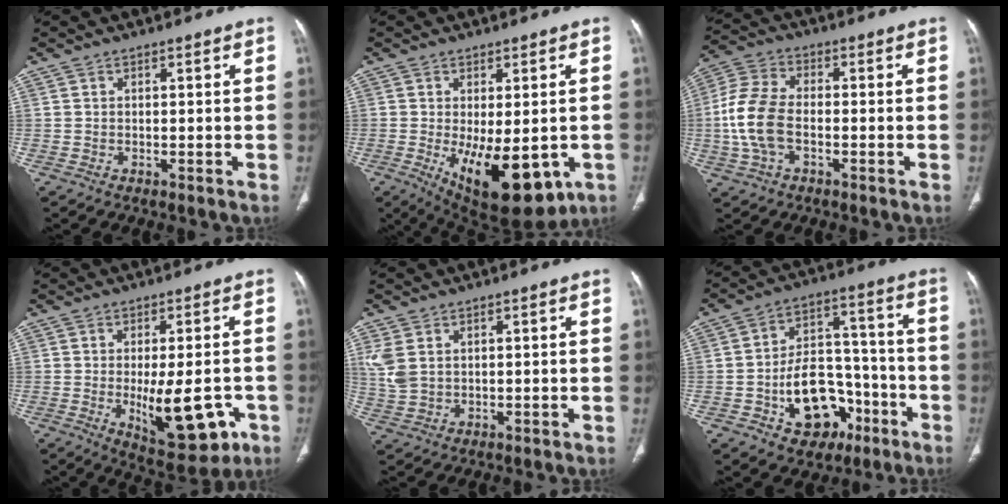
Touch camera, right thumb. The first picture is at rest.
{"total": 16.3, "force": [-5.1, 7.5, 13.6], "torque": [-0.184, -0.016, -0.048]}
{"total": 11.2, "force": [-1.9, 6.7, 8.8], "torque": [-0.196, 0.022, -0.042]}
{"total": 13.2, "force": [-3.6, 5.5, 11.5], "torque": [-0.137, -0.009, -0.034]}
{"total": 4.9, "force": [1.7, 3.2, 3.3], "torque": [-0.087, 0.001, 0.044]}
{"total": 16.2, "force": [-6.7, 10.9, 10.0], "torque": [-0.110, 0.057, -0.092]}